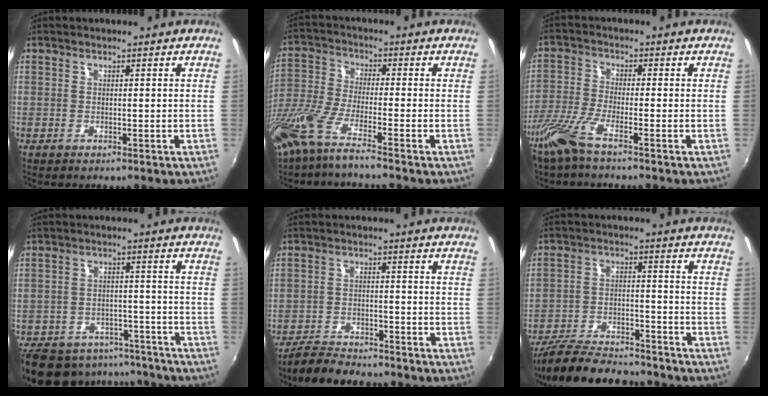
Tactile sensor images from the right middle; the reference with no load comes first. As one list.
[{"total": 10.4, "force": [-7.3, 0.7, 7.3], "torque": [-0.158, -0.031, -0.143]}, {"total": 5.1, "force": [-3.5, 0.5, 3.7], "torque": [-0.092, -0.010, -0.073]}, {"total": 20.0, "force": [-16.2, 9.2, 7.2], "torque": [-0.168, 0.015, -0.214]}, {"total": 7.9, "force": [-7.1, 2.4, 2.6], "torque": [-0.081, -0.012, -0.116]}, {"total": 15.8, "force": [-13.8, 4.2, 6.3], "torque": [-0.149, -0.018, -0.219]}]